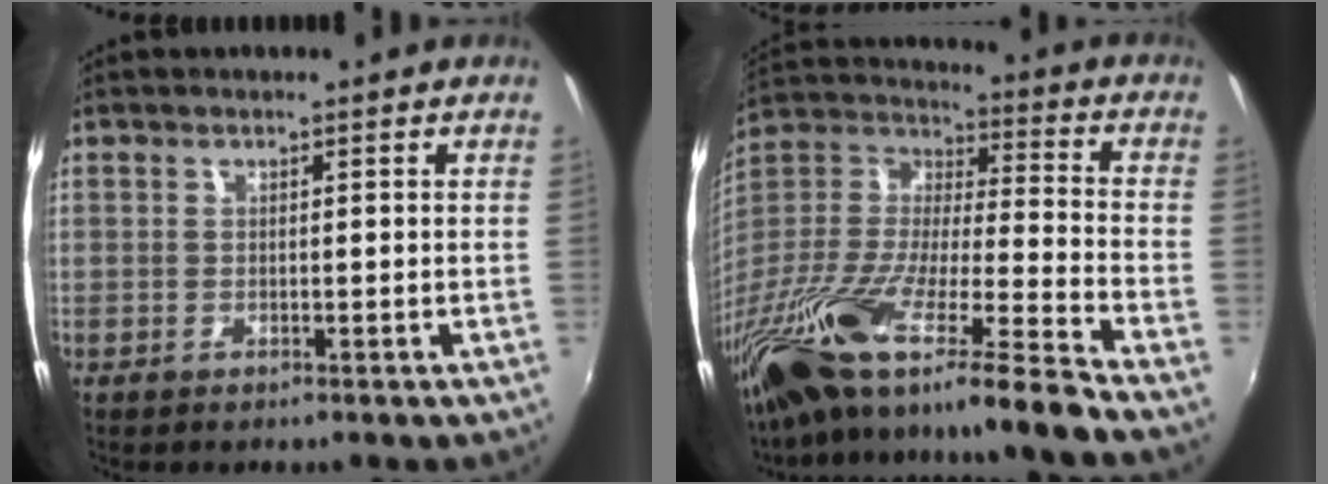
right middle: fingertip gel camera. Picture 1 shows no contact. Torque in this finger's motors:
{"motor_torque": [1.13, -1.00, 0.57, 0.21]}